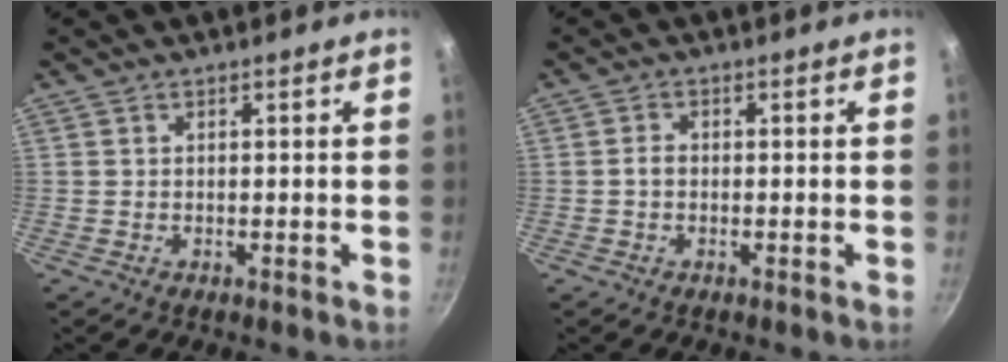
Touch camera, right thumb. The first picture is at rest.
{"total": 1.6, "force": [-0.3, 1.1, 1.0], "torque": [-0.013, 0.004, -0.008]}